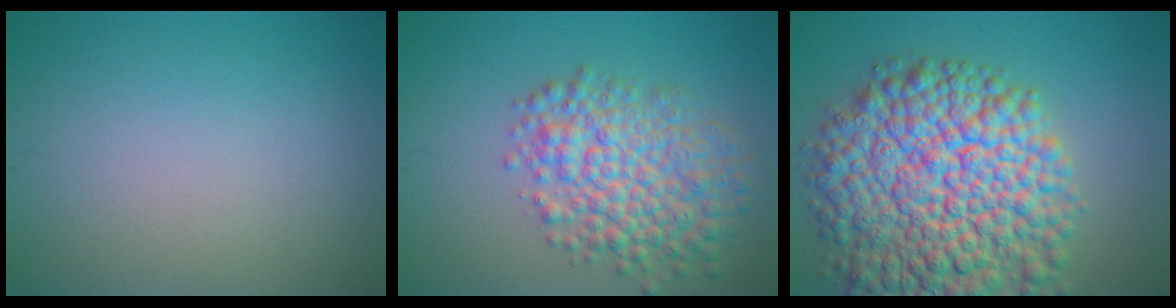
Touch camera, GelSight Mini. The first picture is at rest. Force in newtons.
{"total": 6.7, "press": 6.7, "slide": 0.2}
{"total": 14.7, "press": 14.6, "slide": 0.7}